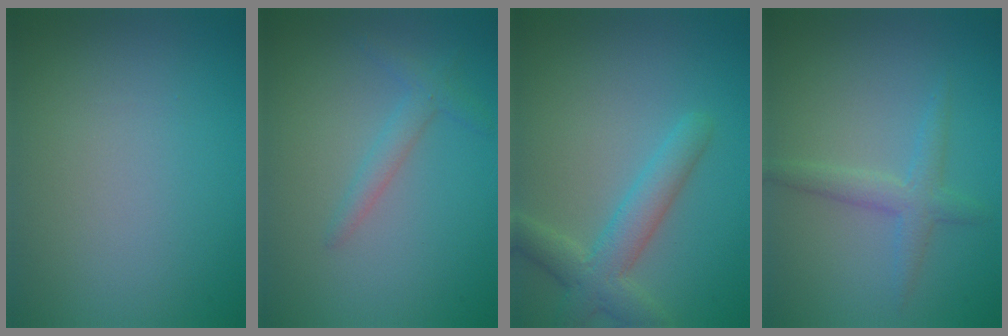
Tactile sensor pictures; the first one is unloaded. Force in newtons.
{"total": 1.7, "press": 1.7, "slide": 0.1}
{"total": 4.0, "press": 4.0, "slide": 0.1}
{"total": 2.3, "press": 2.3, "slide": 0.1}